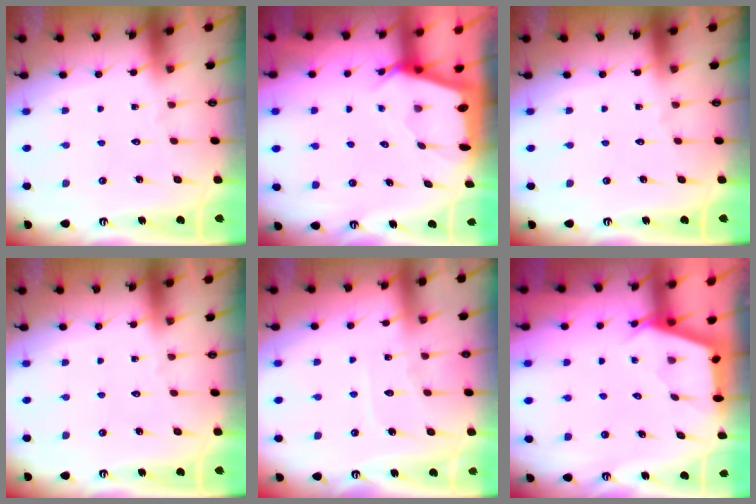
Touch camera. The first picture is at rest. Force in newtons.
{"total": 2.3, "press": 2.3, "slide": 0.3}
{"total": 0.0}
{"total": 0.0}
{"total": 5.2, "press": 5.2, "slide": 0.6}
{"total": 2.5, "press": 2.5, "slide": 0.3}